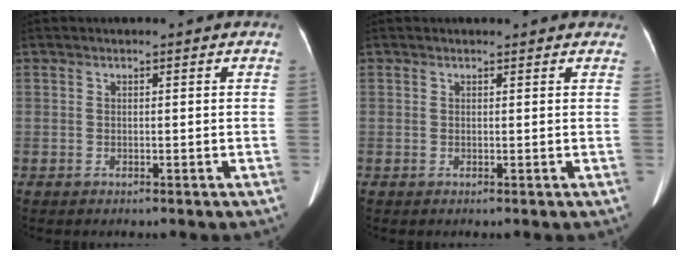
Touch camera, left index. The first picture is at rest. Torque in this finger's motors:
{"motor_torque": [0.49, -0.65, 0.00, 0.00]}